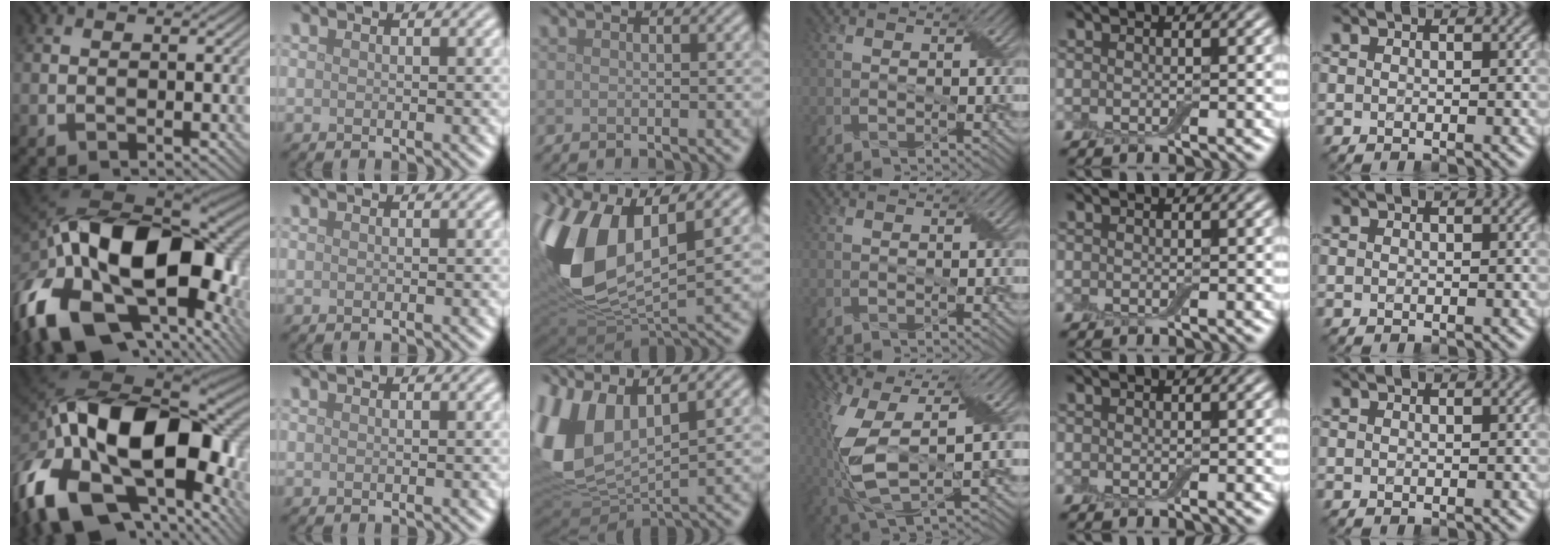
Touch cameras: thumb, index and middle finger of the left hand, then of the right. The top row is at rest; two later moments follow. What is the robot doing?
{"motion": "wrap", "object": "adhesive wrap"}